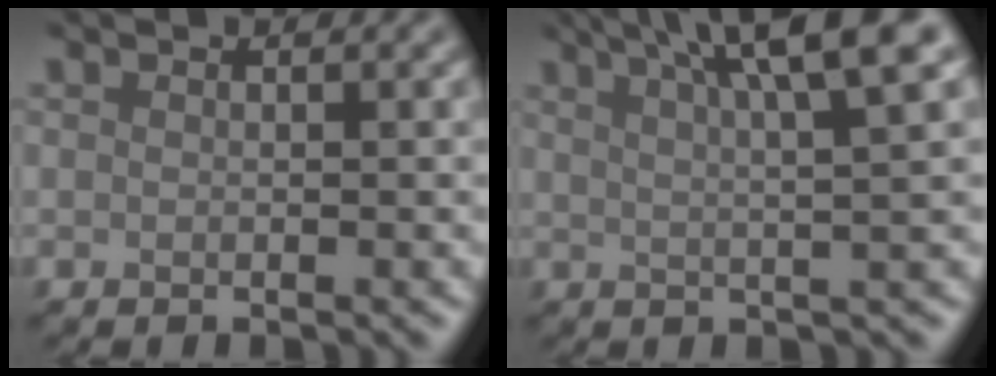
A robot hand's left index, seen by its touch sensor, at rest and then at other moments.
{"total": 8.8, "force": [4.7, 1.7, 7.2], "torque": [-0.063, 0.035, 0.047]}